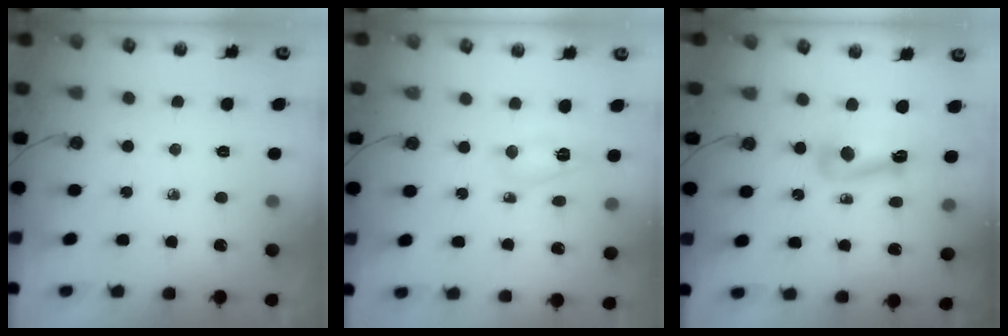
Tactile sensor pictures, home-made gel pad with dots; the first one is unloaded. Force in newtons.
{"total": 4.4, "press": 4.4, "slide": 0.4}
{"total": 11.7, "press": 11.7, "slide": 1.1}